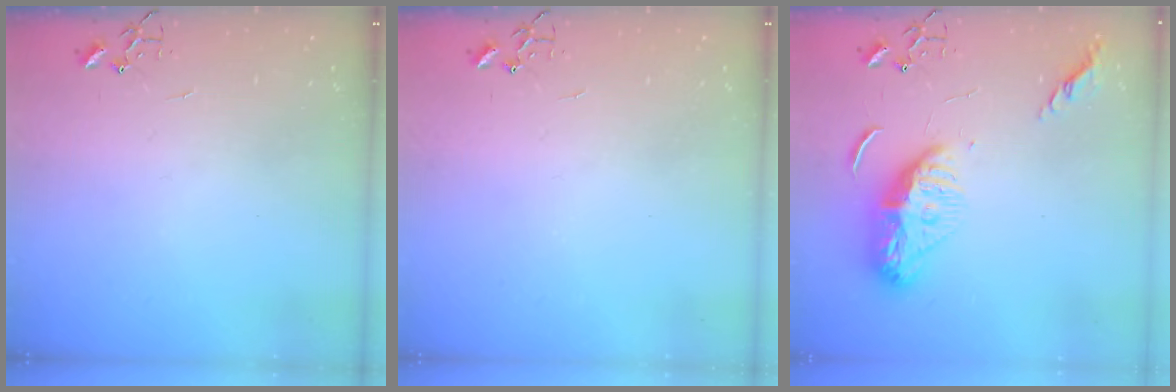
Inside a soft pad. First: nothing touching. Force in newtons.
{"total": 0.0}
{"total": 12.4, "press": 12.3, "slide": 0.8}